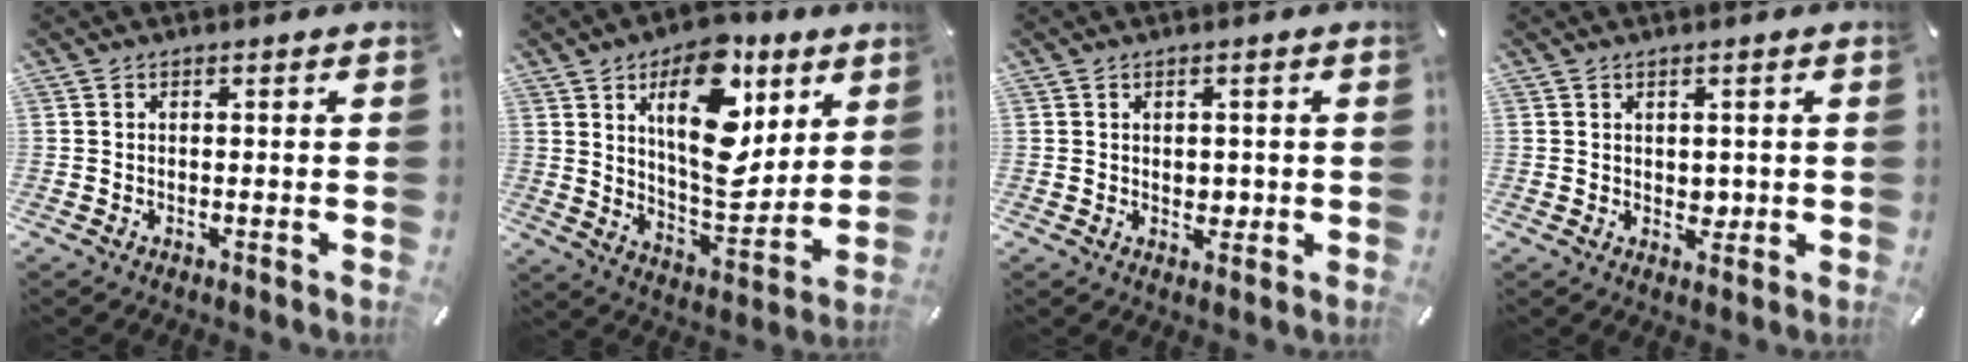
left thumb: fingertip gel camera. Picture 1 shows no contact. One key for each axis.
{"total": 19.8, "fx": 8.3, "fy": 10.5, "fz": 14.5, "tx": -0.217, "ty": -0.042, "tz": 0.136}
{"total": 2.2, "fx": 0.1, "fy": 1.9, "fz": 1.2, "tx": -0.007, "ty": -0.002, "tz": -0.003}
{"total": 2.3, "fx": 0.5, "fy": 2.0, "fz": 1.1, "tx": -0.006, "ty": -0.003, "tz": 0.005}